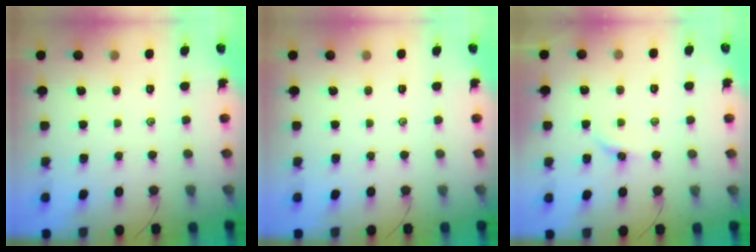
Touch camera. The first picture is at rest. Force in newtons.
{"total": 0.0}
{"total": 3.7, "press": 3.7, "slide": 0.6}